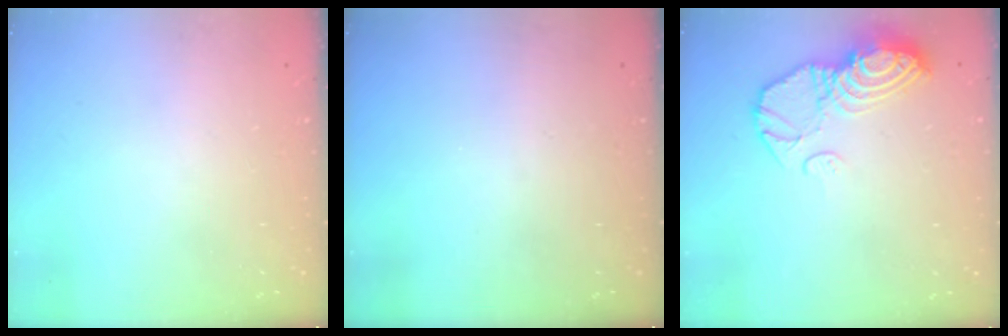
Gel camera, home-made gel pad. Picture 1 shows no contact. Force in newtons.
{"total": 0.0}
{"total": 12.2, "press": 12.1, "slide": 1.4}